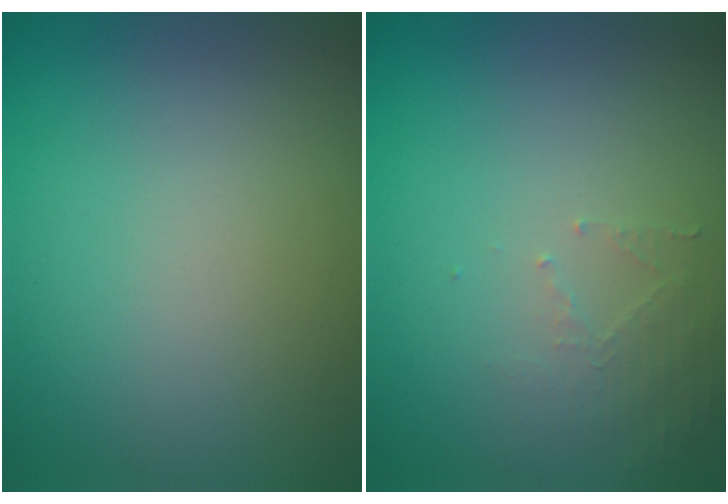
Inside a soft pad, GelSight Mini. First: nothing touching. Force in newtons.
{"total": 1.7, "press": 1.7, "slide": 0.3}